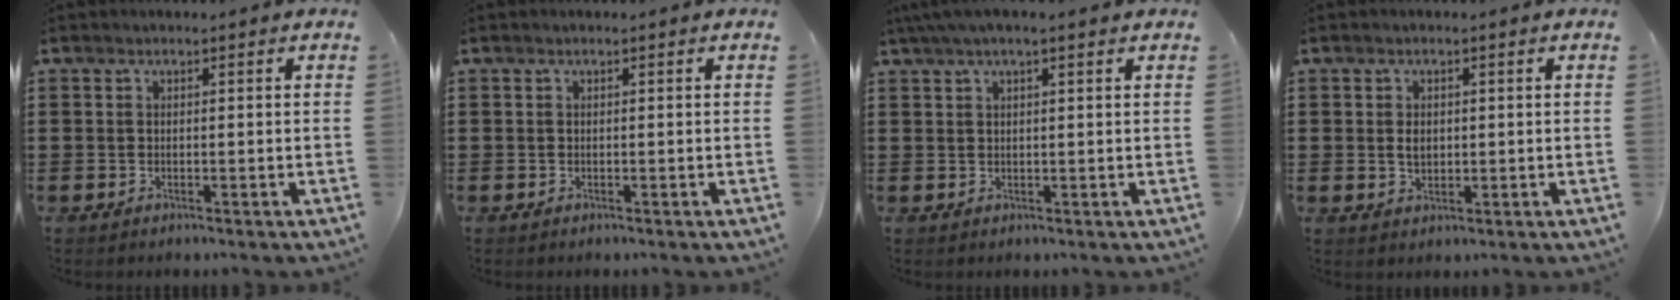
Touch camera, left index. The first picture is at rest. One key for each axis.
{"total": 0.0}
{"total": 2.7, "fx": 1.7, "fy": 0.4, "fz": 2.1, "tx": -0.043, "ty": 0.005, "tz": 0.029}
{"total": 2.0, "fx": 0.3, "fy": 1.4, "fz": 1.5, "tx": -0.025, "ty": 0.003, "tz": 0.002}